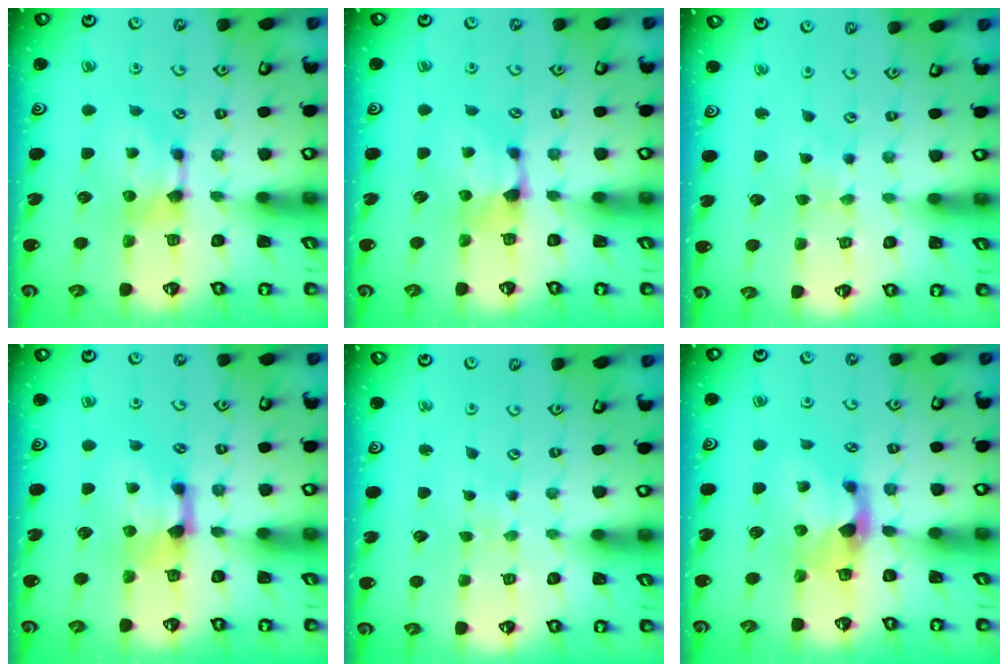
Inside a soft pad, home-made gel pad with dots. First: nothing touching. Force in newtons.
{"total": 1.4, "press": 0.9, "slide": 1.0}
{"total": 2.5, "press": 2.5, "slide": 0.3}
{"total": 1.5, "press": 0.6, "slide": 1.4}
{"total": 4.2, "press": 4.2, "slide": 0.1}
{"total": 2.2, "press": 1.9, "slide": 1.2}